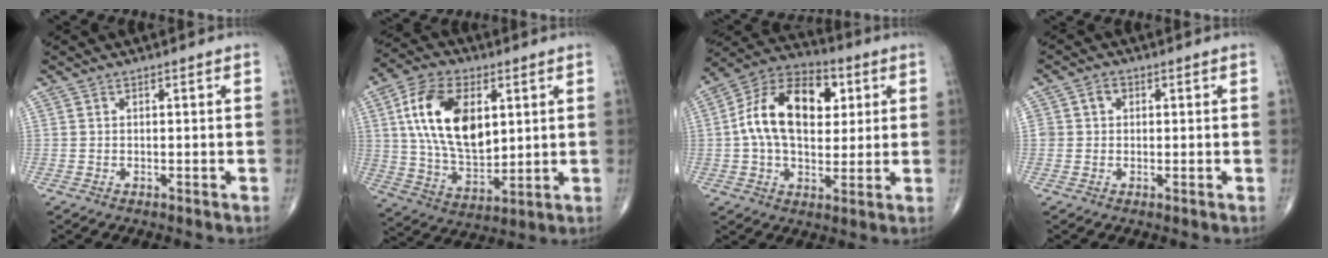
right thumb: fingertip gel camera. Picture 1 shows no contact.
{"total": 18.2, "force": [4.5, 10.5, 14.2], "torque": [-0.240, -0.012, 0.084]}
{"total": 18.0, "force": [3.3, 11.2, 13.8], "torque": [-0.208, 0.014, 0.047]}
{"total": 2.7, "force": [0.5, 2.4, 1.1], "torque": [-0.004, 0.007, 0.006]}